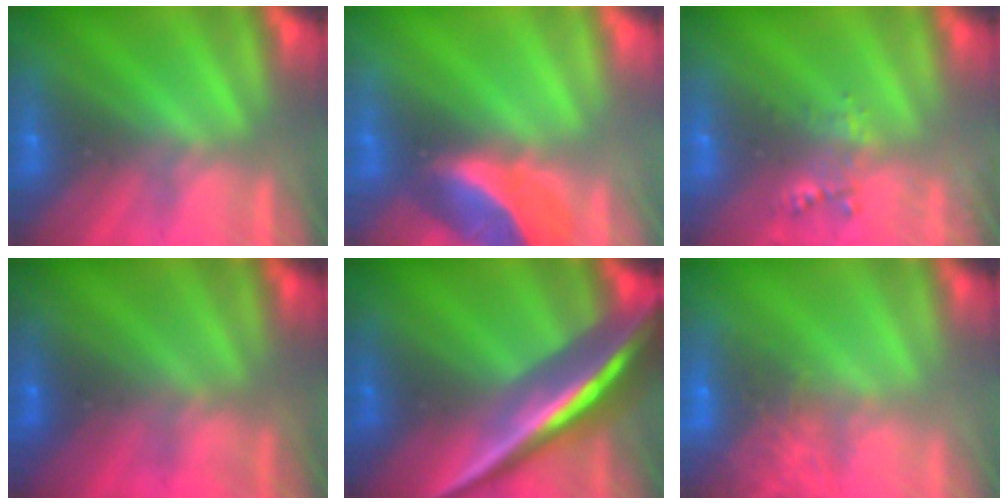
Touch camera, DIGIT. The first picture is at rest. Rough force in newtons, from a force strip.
{"total": 2.6}
{"total": 2.4}
{"total": 2.7}
{"total": 8.1}
{"total": 7.7}